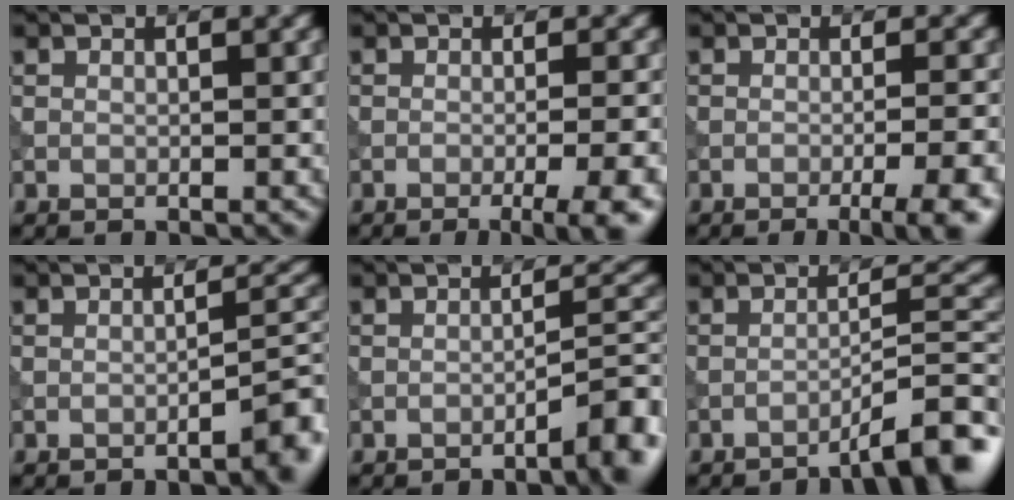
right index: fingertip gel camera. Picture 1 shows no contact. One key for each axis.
{"total": 6.7, "fx": -3.3, "fy": 2.0, "fz": 5.5, "tx": -0.051, "ty": 0.009, "tz": -0.039}
{"total": 6.1, "fx": -3.3, "fy": 1.5, "fz": 4.9, "tx": -0.047, "ty": 0.010, "tz": -0.044}
{"total": 3.3, "fx": -1.9, "fy": 0.7, "fz": 2.6, "tx": -0.027, "ty": 0.017, "tz": -0.036}
{"total": 4.9, "fx": -2.9, "fy": 1.0, "fz": 3.9, "tx": -0.042, "ty": 0.019, "tz": -0.045}
{"total": 5.5, "fx": -3.8, "fy": 0.7, "fz": 3.9, "tx": -0.044, "ty": 0.020, "tz": -0.064}